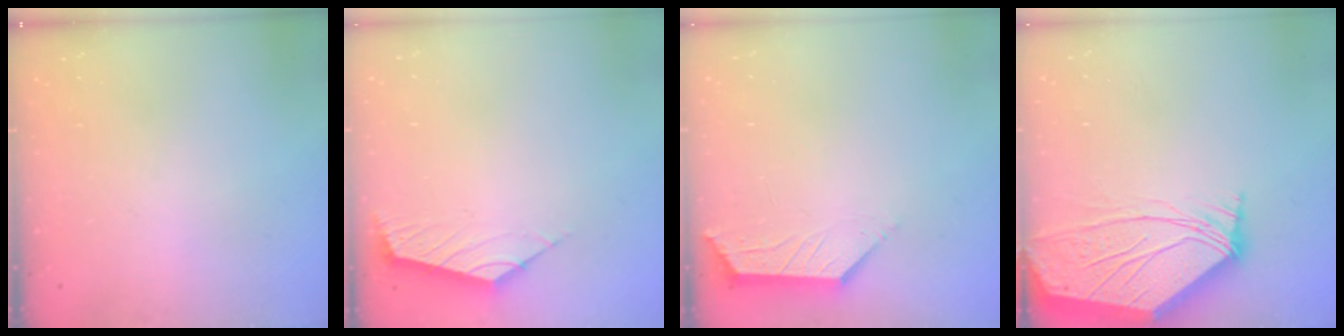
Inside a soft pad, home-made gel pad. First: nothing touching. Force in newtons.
{"total": 2.5, "press": 2.4, "slide": 0.6}
{"total": 2.3, "press": 2.3, "slide": 0.4}
{"total": 5.2, "press": 5.2, "slide": 0.7}